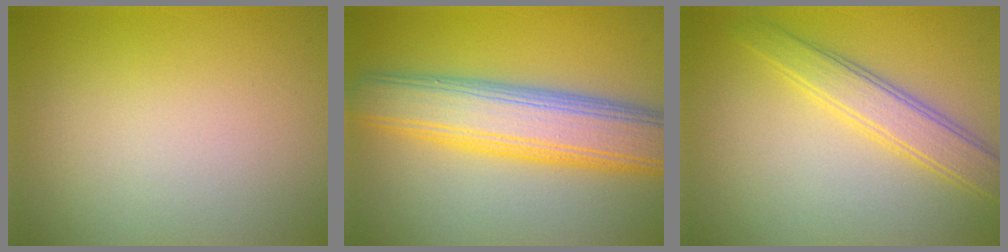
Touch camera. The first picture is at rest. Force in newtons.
{"total": 8.4, "press": 8.3, "slide": 0.6}
{"total": 3.7, "press": 3.7, "slide": 0.2}